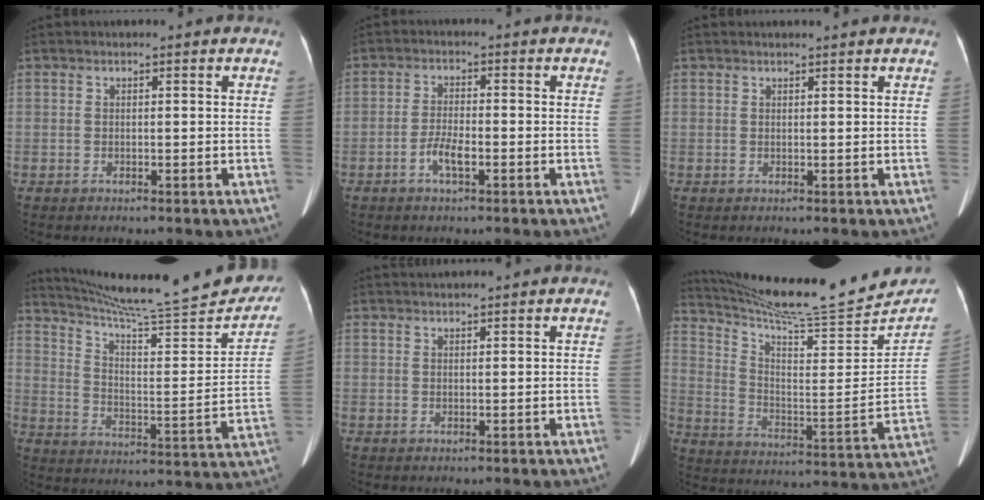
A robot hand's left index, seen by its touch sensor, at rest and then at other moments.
{"total": 3.3, "force": [-1.6, 0.7, 2.8], "torque": [-0.057, 0.001, -0.033]}
{"total": 2.4, "force": [2.3, 0.1, 0.7], "torque": [-0.009, 0.015, 0.028]}
{"total": 26.7, "force": [24.3, 2.1, 10.9], "torque": [-0.167, -0.066, 0.323]}
{"total": 2.5, "force": [2.4, -0.3, 0.7], "torque": [-0.006, 0.027, 0.042]}
{"total": 21.3, "force": [19.9, 0.9, 7.6], "torque": [-0.131, -0.065, 0.294]}